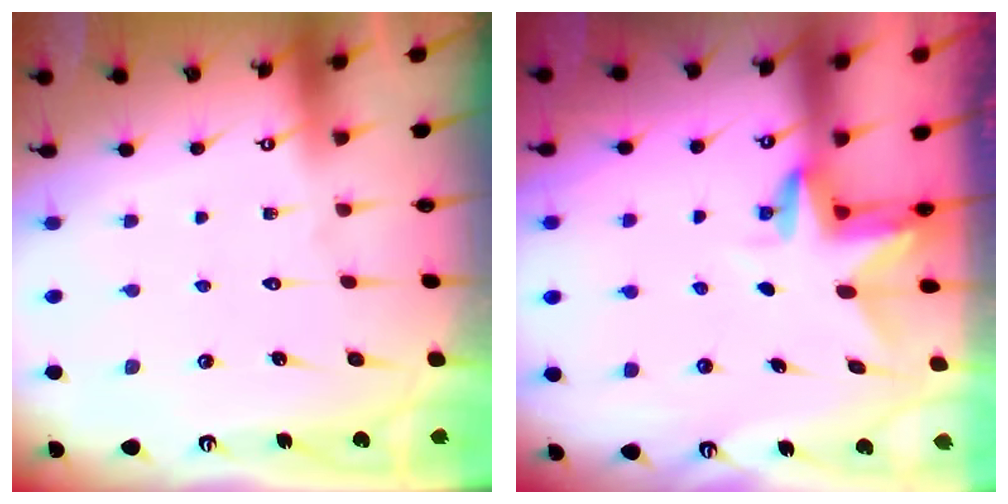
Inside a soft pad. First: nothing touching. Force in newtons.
{"total": 2.9, "press": 2.9, "slide": 0.2}